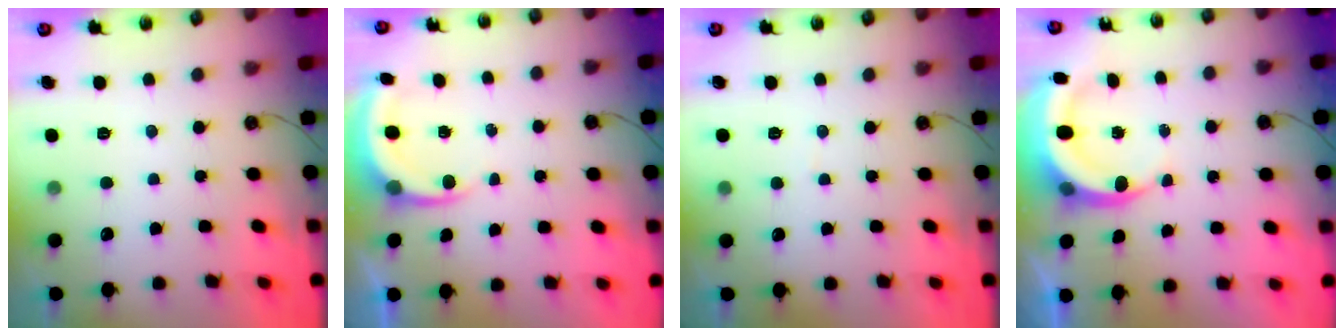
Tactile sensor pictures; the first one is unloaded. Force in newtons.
{"total": 5.8, "press": 5.8, "slide": 0.3}
{"total": 1.9, "press": 1.9, "slide": 0.2}
{"total": 7.0, "press": 6.9, "slide": 0.9}